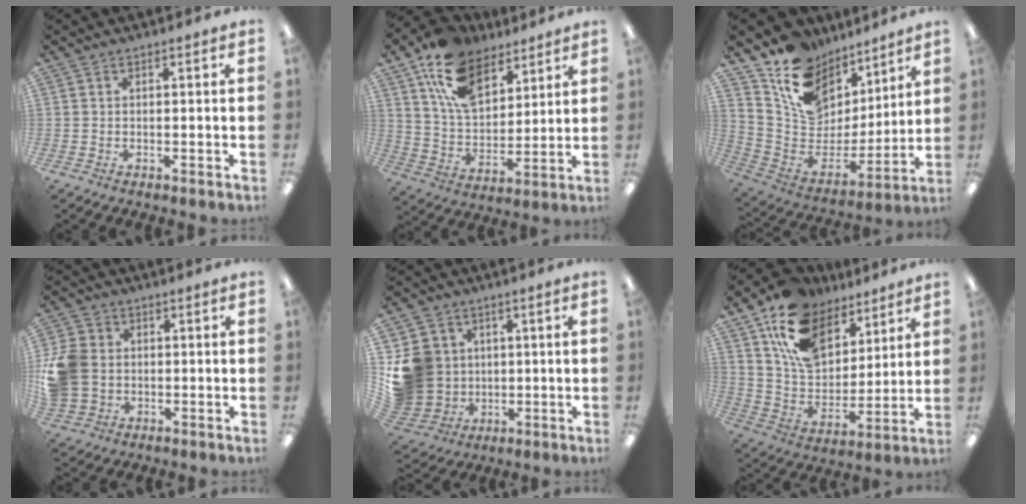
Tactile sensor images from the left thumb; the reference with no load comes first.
{"total": 16.3, "force": [10.4, 9.2, 8.5], "torque": [-0.162, -0.035, 0.194]}
{"total": 14.2, "force": [9.5, 9.7, 4.1], "torque": [-0.091, -0.079, 0.182]}
{"total": 10.9, "force": [0.1, 9.3, 5.8], "torque": [-0.140, 0.018, 0.005]}
{"total": 13.2, "force": [2.1, 12.4, 4.2], "torque": [-0.106, -0.001, 0.053]}
{"total": 17.3, "force": [10.9, 10.5, 8.3], "torque": [-0.163, -0.046, 0.205]}